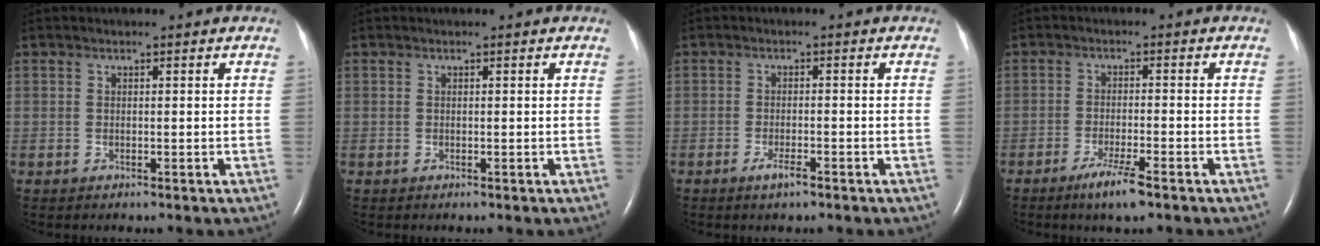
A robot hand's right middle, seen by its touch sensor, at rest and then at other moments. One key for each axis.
{"total": 0.0}
{"total": 2.3, "fx": -1.5, "fy": 0.3, "fz": 1.7, "tx": -0.038, "ty": -0.003, "tz": -0.028}
{"total": 4.8, "fx": -3.2, "fy": 0.1, "fz": 3.6, "tx": -0.074, "ty": -0.010, "tz": -0.059}